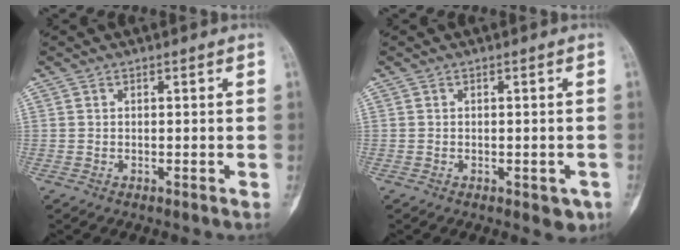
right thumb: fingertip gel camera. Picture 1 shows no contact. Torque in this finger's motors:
{"motor_torque": [0.79, 0.37, 0.27, -0.64, 0.11]}